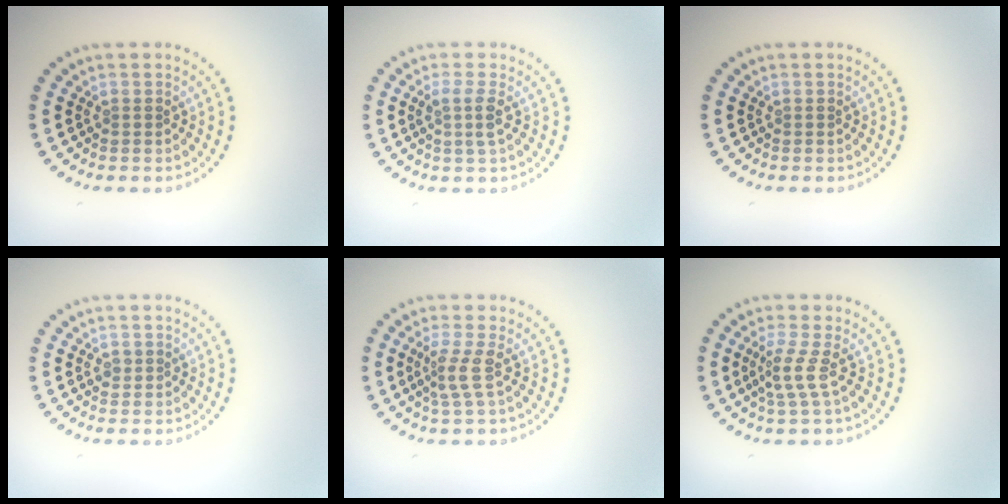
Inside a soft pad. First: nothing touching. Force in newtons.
{"total": 1.9, "press": 1.6, "slide": 1.1}
{"total": 0.0}
{"total": 0.9, "press": 0.9, "slide": 0.1}
{"total": 2.3, "press": 1.6, "slide": 1.7}
{"total": 2.4, "press": 1.6, "slide": 1.7}